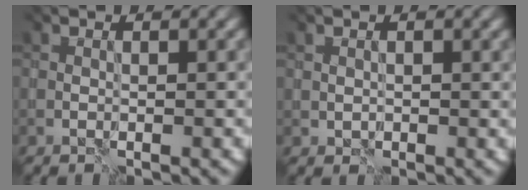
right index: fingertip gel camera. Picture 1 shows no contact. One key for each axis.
{"total": 0.6, "fx": 0.3, "fy": 0.3, "fz": -0.4, "tx": 0.006, "ty": 0.001, "tz": 0.007}